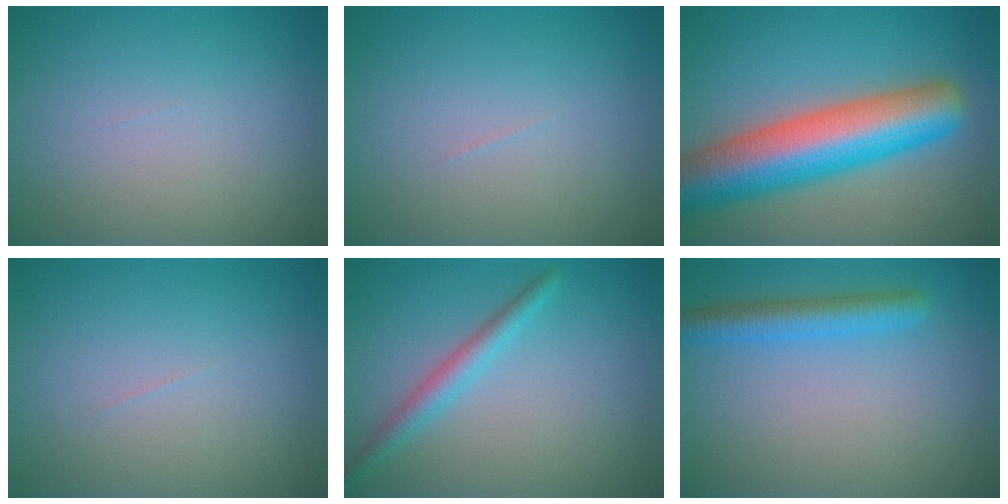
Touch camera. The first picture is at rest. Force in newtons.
{"total": 0.0}
{"total": 11.1, "press": 11.1, "slide": 0.5}
{"total": 0.0}
{"total": 2.3, "press": 2.3, "slide": 0.0}
{"total": 3.2, "press": 3.2, "slide": 0.2}